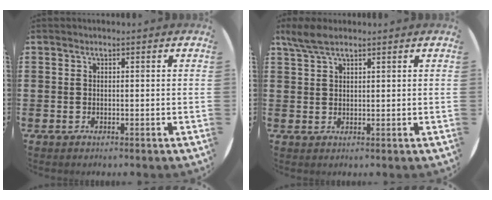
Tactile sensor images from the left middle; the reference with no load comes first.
{"total": 3.5, "force": [2.6, 1.0, 2.1], "torque": [-0.047, 0.006, 0.048]}